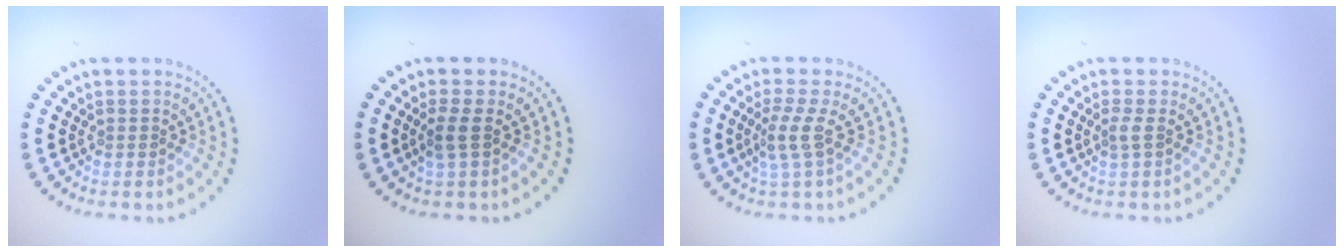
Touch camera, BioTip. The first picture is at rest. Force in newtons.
{"total": 1.5, "press": 1.3, "slide": 0.9}
{"total": 2.2, "press": 1.4, "slide": 1.6}
{"total": 1.0, "press": 0.8, "slide": 0.6}